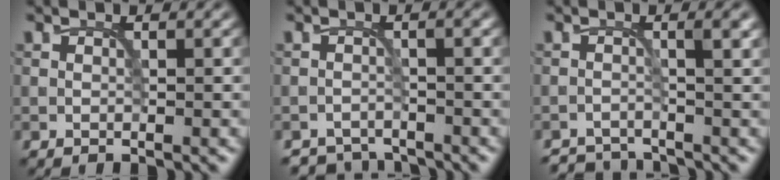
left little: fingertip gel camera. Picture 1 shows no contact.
{"total": 2.8, "force": [-2.7, 0.5, 0.1], "torque": [0.006, -0.003, -0.048]}
{"total": 2.9, "force": [-2.5, 0.7, 1.3], "torque": [-0.013, -0.003, -0.048]}